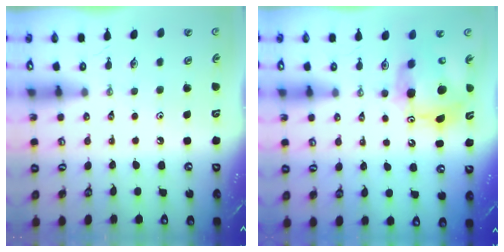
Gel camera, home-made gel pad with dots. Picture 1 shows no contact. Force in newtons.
{"total": 11.2, "press": 11.2, "slide": 1.2}